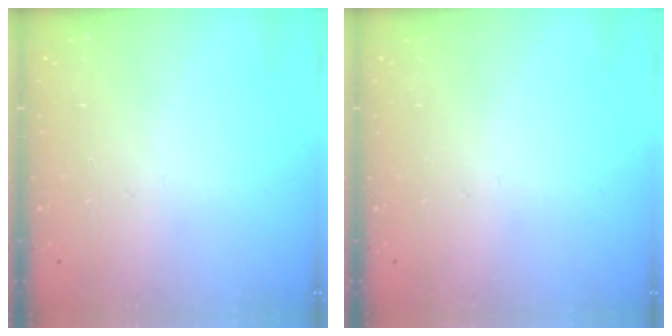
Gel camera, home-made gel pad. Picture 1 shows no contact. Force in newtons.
{"total": 0.0}